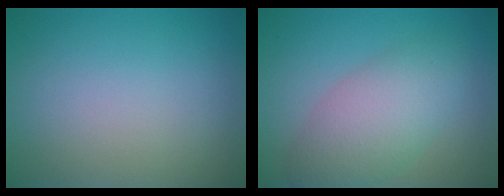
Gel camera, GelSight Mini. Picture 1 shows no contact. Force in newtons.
{"total": 5.5, "press": 5.5, "slide": 0.3}